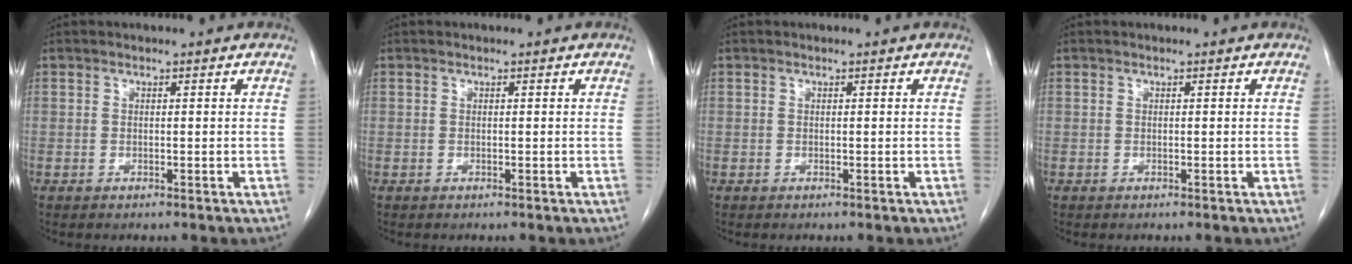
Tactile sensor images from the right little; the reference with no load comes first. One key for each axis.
{"total": 0.0}
{"total": 0.0}
{"total": 0.0}